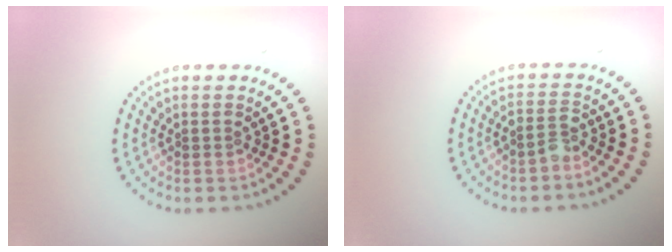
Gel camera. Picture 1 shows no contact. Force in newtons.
{"total": 1.7, "press": 1.4, "slide": 1.0}